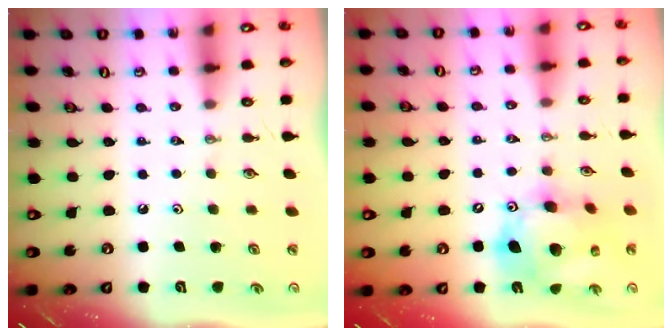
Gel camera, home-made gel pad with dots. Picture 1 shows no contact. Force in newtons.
{"total": 17.5, "press": 17.3, "slide": 2.8}